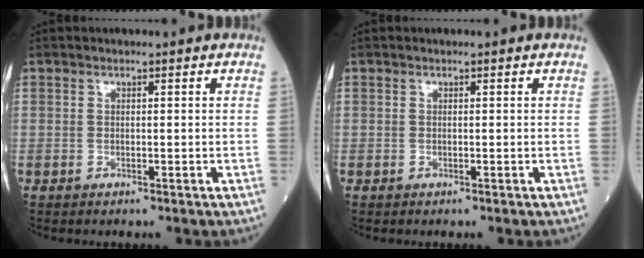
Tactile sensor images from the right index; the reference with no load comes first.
{"total": 0.0}